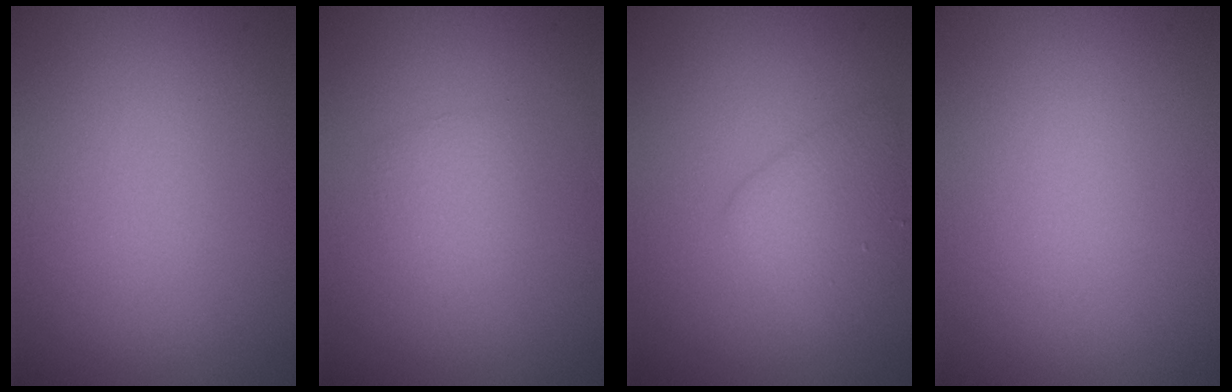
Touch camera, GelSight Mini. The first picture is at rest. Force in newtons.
{"total": 1.4, "press": 1.4, "slide": 0.1}
{"total": 2.6, "press": 2.6, "slide": 0.2}
{"total": 0.0}